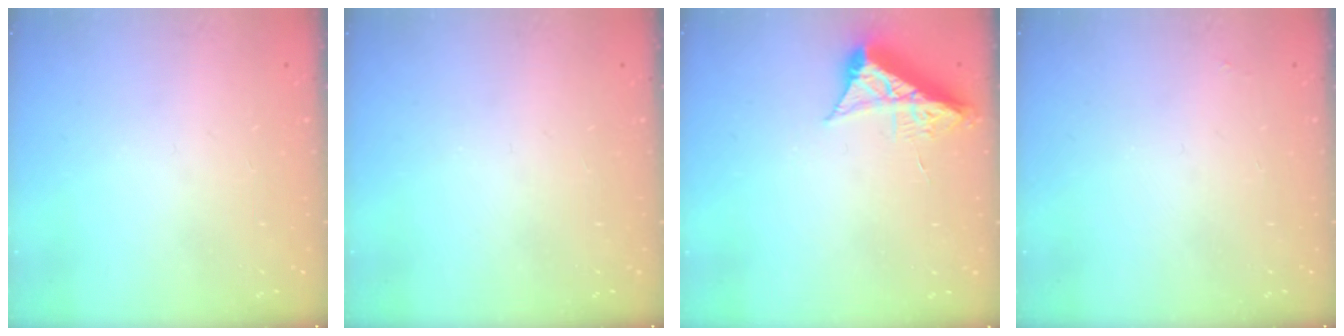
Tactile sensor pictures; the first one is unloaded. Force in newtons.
{"total": 0.0}
{"total": 8.2, "press": 8.2, "slide": 0.3}
{"total": 1.9, "press": 1.9, "slide": 0.3}